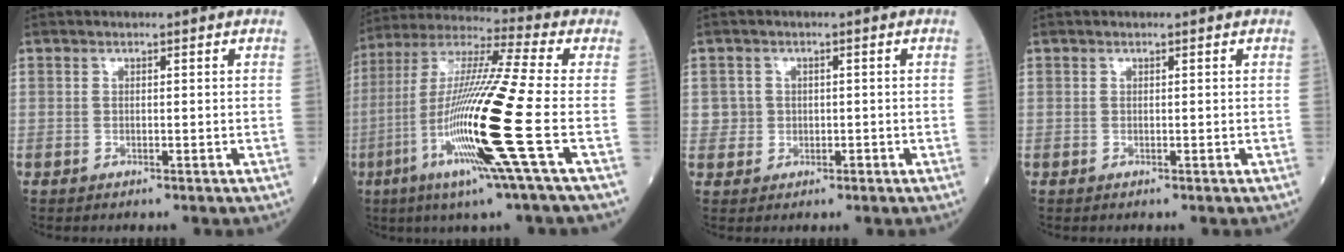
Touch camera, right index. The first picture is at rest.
{"total": 19.4, "force": [-5.7, -1.4, 18.5], "torque": [-0.387, -0.030, -0.124]}
{"total": 2.1, "force": [0.1, 2.1, 0.0], "torque": [0.007, 0.006, 0.001]}
{"total": 0.0}